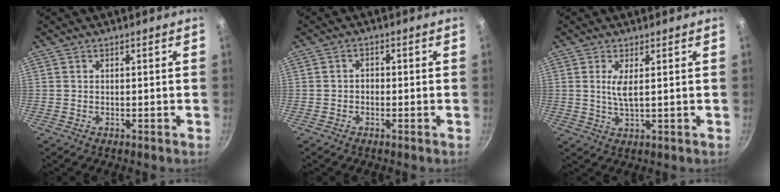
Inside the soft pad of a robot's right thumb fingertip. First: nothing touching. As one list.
[{"total": 1.6, "force": [-0.5, 1.3, 0.8], "torque": [-0.009, 0.009, -0.011]}, {"total": 3.6, "force": [0.9, 0.9, 3.3], "torque": [-0.071, -0.008, 0.018]}]